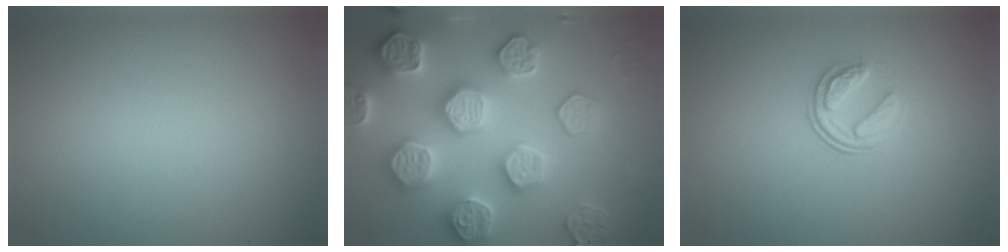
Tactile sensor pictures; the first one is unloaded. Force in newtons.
{"total": 7.9, "press": 7.7, "slide": 1.7}
{"total": 2.3, "press": 1.7, "slide": 1.6}